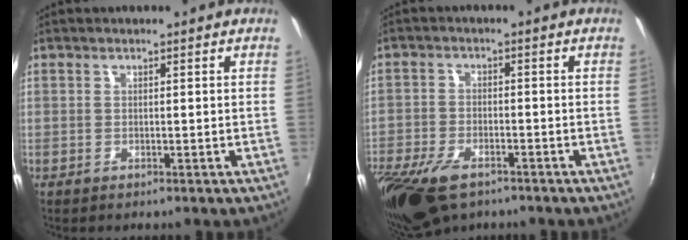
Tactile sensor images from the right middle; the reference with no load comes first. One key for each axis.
{"total": 13.8, "fx": -9.1, "fy": 6.6, "fz": 8.1, "tx": -0.207, "ty": -0.044, "tz": -0.164}